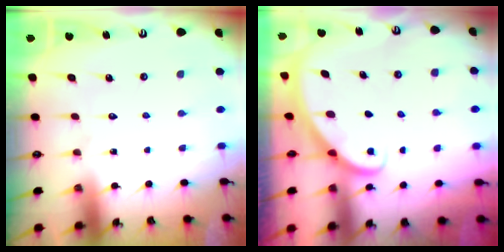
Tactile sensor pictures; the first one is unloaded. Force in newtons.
{"total": 2.1, "press": 2.1, "slide": 0.1}